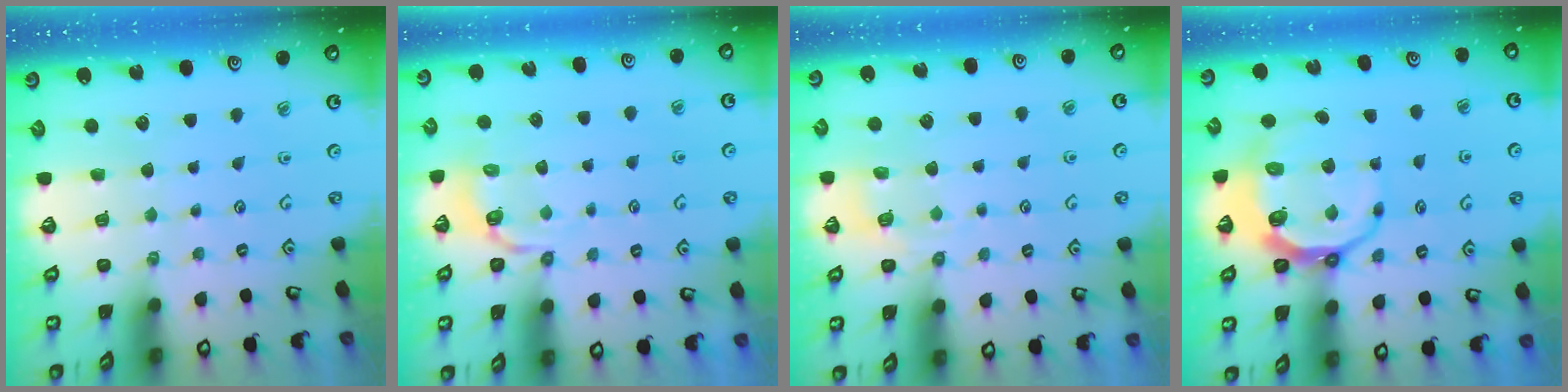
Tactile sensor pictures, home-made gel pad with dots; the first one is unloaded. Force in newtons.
{"total": 3.3, "press": 2.1, "slide": 2.6}
{"total": 4.4, "press": 4.1, "slide": 1.7}
{"total": 10.1, "press": 9.1, "slide": 4.4}